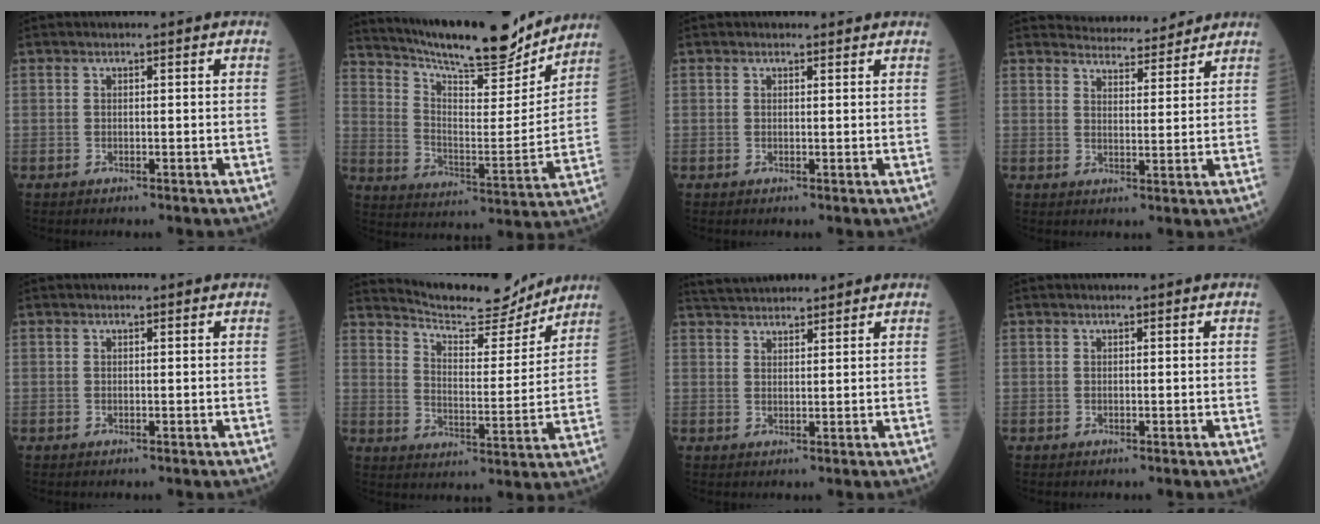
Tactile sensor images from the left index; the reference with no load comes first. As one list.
[{"total": 20.3, "force": [18.5, 2.6, 8.0], "torque": [-0.147, -0.020, 0.284]}, {"total": 1.0, "force": [1.0, 0.3, 0.0], "torque": [-0.011, -0.001, 0.009]}, {"total": 8.3, "force": [8.1, 1.5, 1.0], "torque": [-0.011, 0.007, 0.107]}, {"total": 0.0}, {"total": 13.4, "force": [12.9, 1.5, 3.1], "torque": [-0.055, -0.010, 0.193]}, {"total": 6.9, "force": [6.6, 0.8, 1.8], "torque": [-0.035, 0.037, 0.109]}, {"total": 0.0}]